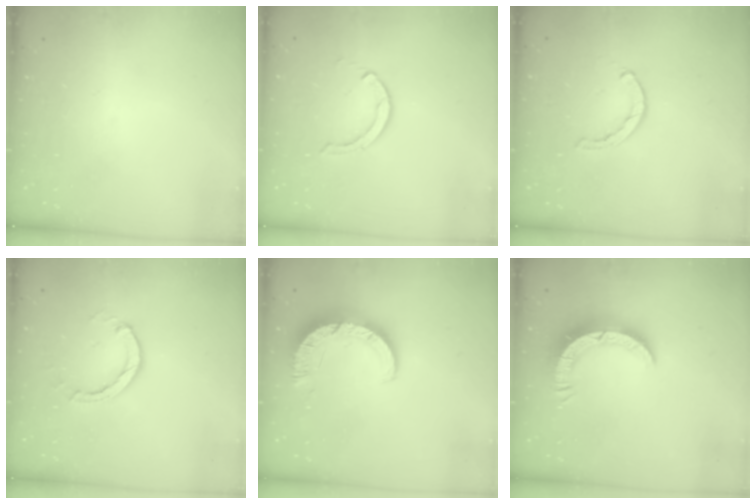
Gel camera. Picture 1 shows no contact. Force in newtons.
{"total": 2.9, "press": 2.9, "slide": 0.4}
{"total": 1.6, "press": 1.5, "slide": 0.4}
{"total": 2.7, "press": 2.7, "slide": 0.3}
{"total": 9.0, "press": 9.0, "slide": 0.9}
{"total": 8.0, "press": 7.9, "slide": 0.7}